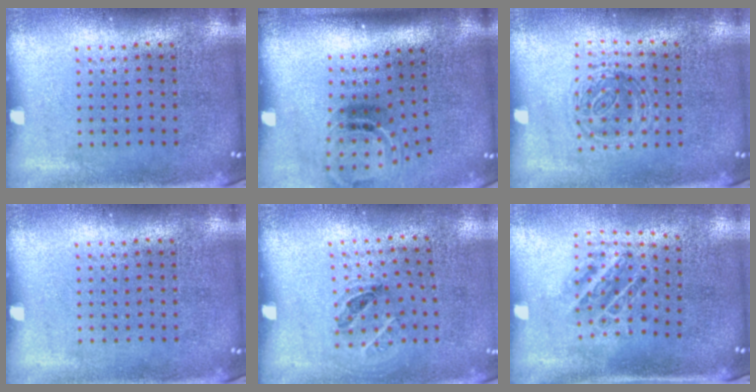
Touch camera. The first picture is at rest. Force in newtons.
{"total": 1.7, "press": 1.0, "slide": 1.3}
{"total": 1.2, "press": 1.0, "slide": 0.6}
{"total": 0.0}
{"total": 1.2, "press": 0.7, "slide": 0.9}
{"total": 1.0, "press": 1.0, "slide": 0.2}